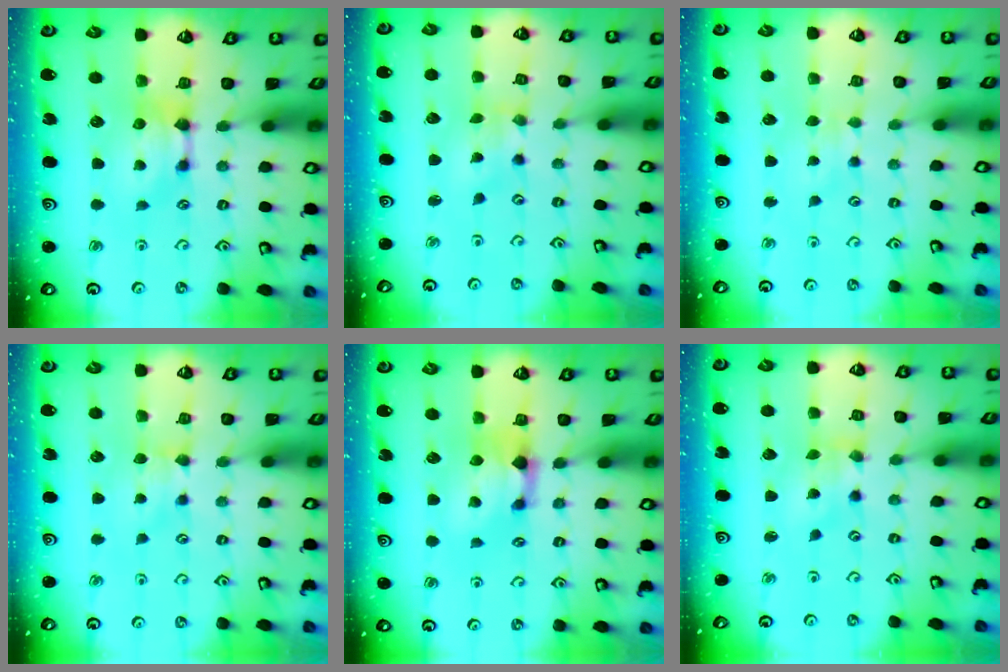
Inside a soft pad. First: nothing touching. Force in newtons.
{"total": 2.7, "press": 2.5, "slide": 0.9}
{"total": 2.7, "press": 2.7, "slide": 0.5}
{"total": 2.4, "press": 2.3, "slide": 0.5}
{"total": 1.4, "press": 0.4, "slide": 1.3}
{"total": 1.3, "press": 0.6, "slide": 1.2}